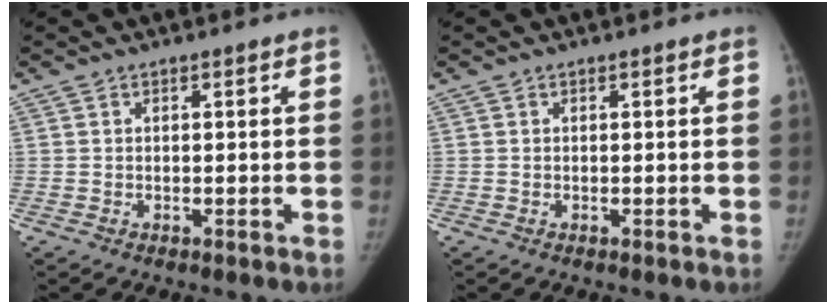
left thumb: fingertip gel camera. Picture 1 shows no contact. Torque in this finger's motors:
{"motor_torque": [0.00, 0.00, 0.02, 0.01, -0.01]}